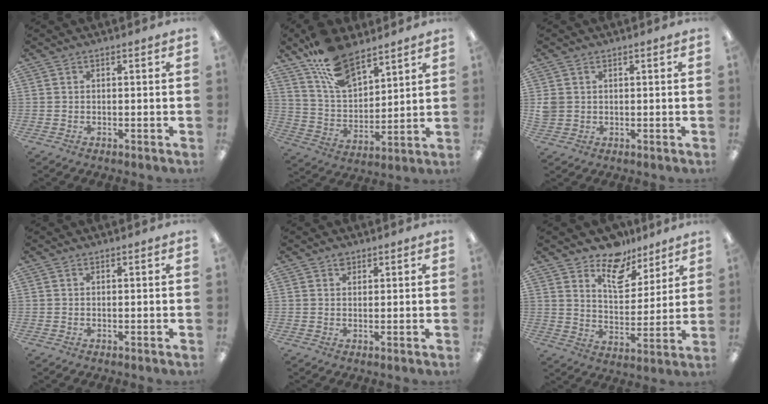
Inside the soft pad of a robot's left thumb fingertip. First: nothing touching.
{"total": 15.3, "force": [10.9, 7.4, 7.8], "torque": [-0.150, -0.053, 0.203]}
{"total": 2.5, "force": [0.8, 2.3, 0.6], "torque": [-0.013, 0.004, 0.015]}
{"total": 0.0}
{"total": 1.7, "force": [1.2, 1.0, 0.5], "torque": [-0.004, -0.003, 0.022]}
{"total": 12.1, "force": [9.4, 6.0, 4.7], "torque": [-0.072, -0.057, 0.172]}